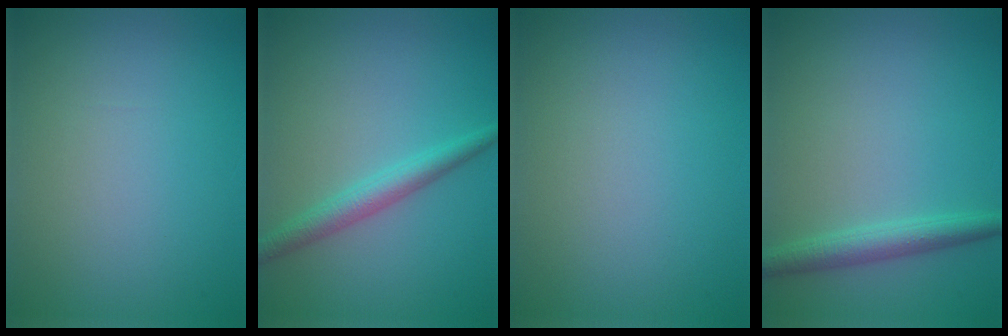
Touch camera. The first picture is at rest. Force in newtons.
{"total": 2.6, "press": 2.6, "slide": 0.0}
{"total": 0.0}
{"total": 2.5, "press": 2.5, "slide": 0.1}